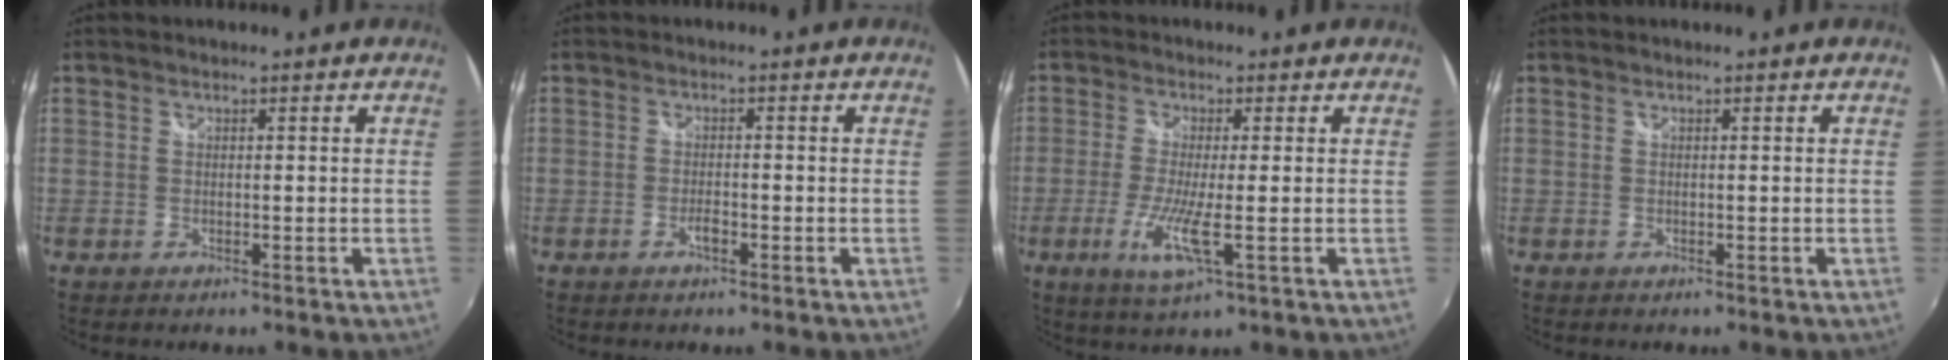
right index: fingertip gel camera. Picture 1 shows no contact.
{"total": 1.7, "force": [-1.0, 0.6, 1.2], "torque": [-0.027, 0.000, -0.020]}
{"total": 7.0, "force": [-2.1, 0.3, 6.7], "torque": [-0.143, -0.016, -0.044]}
{"total": 0.0}